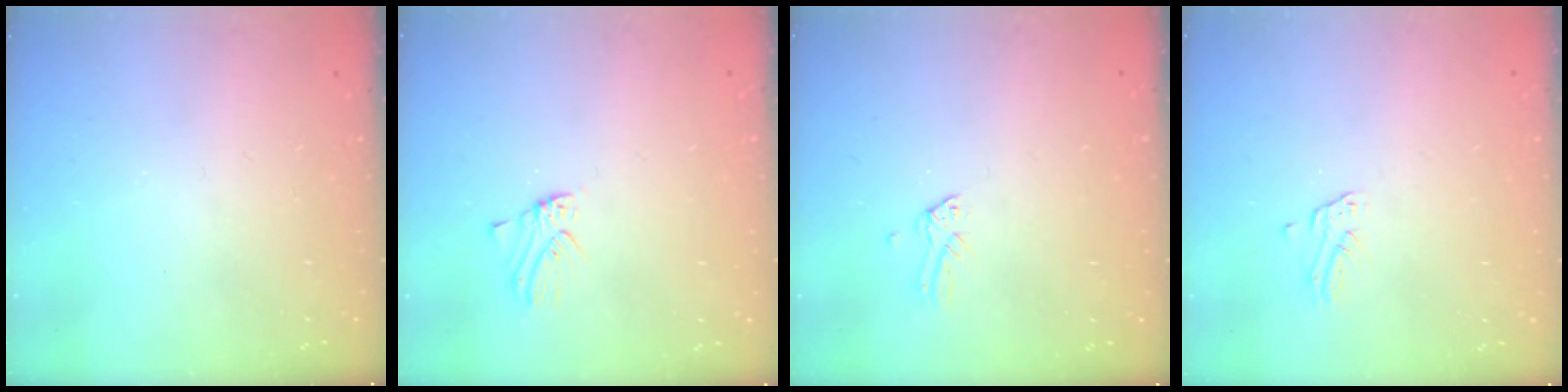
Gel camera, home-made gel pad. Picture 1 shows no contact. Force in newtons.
{"total": 0.0}
{"total": 0.0}
{"total": 1.2, "press": 1.2, "slide": 0.0}